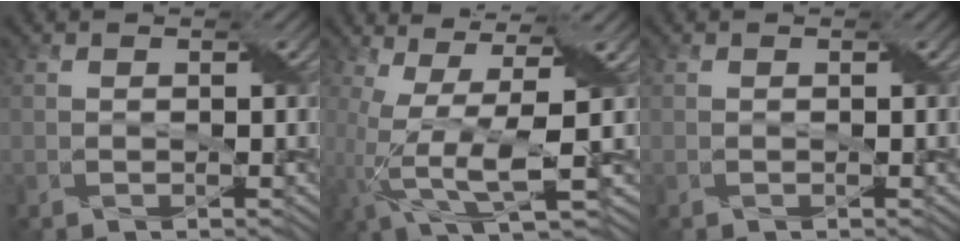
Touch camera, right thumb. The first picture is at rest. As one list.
[{"total": 11.0, "force": [-1.3, 3.2, 10.4], "torque": [-0.225, -0.001, -0.008]}, {"total": 0.0}]